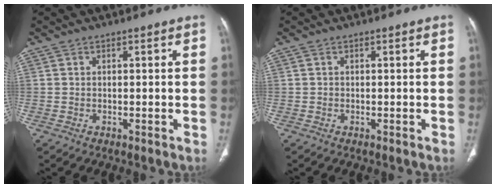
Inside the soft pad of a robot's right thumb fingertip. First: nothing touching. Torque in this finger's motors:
{"motor_torque": [0.16, -0.03, 0.37, -0.20, 0.00]}